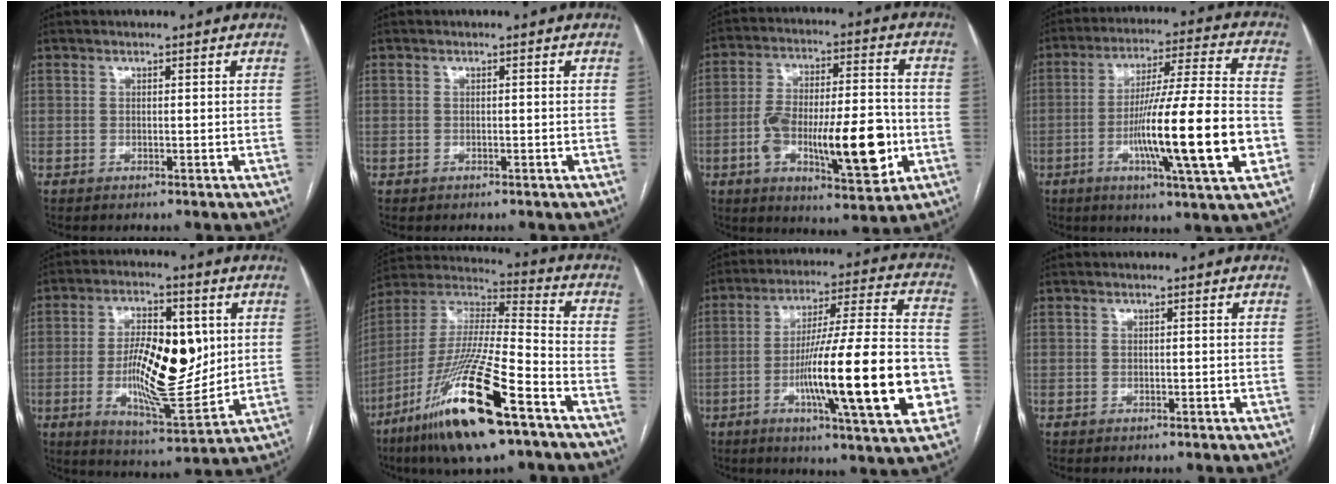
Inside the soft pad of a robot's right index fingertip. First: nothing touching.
{"total": 1.6, "force": [-0.5, 1.5, 0.4], "torque": [-0.008, 0.001, 0.002]}
{"total": 17.7, "force": [-4.4, 5.0, 16.4], "torque": [-0.275, 0.008, -0.065]}
{"total": 19.3, "force": [-4.9, 0.1, 18.7], "torque": [-0.295, -0.009, -0.080]}
{"total": 15.3, "force": [0.8, 5.0, 14.5], "torque": [-0.256, 0.000, 0.017]}
{"total": 23.0, "force": [-12.6, 2.6, 19.1], "torque": [-0.395, -0.049, -0.230]}
{"total": 23.3, "force": [-5.9, 1.7, 22.5], "torque": [-0.317, -0.002, -0.089]}
{"total": 0.0}